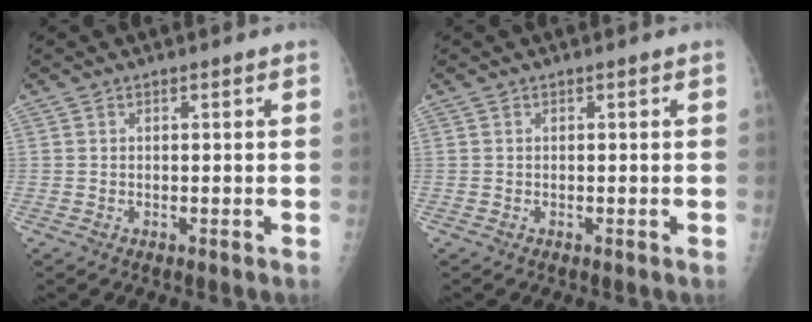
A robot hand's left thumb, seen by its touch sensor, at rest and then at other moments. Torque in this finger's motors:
{"motor_torque": [0.01, 0.11, -0.03, -0.23, 0.00]}